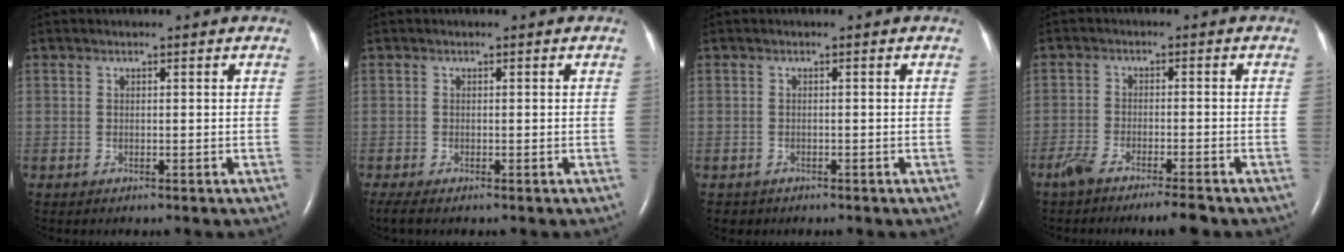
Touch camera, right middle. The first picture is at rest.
{"total": 2.0, "force": [-1.6, 0.3, 1.2], "torque": [-0.022, -0.009, -0.026]}
{"total": 1.0, "force": [-0.7, 0.7, -0.1], "torque": [-0.003, 0.003, -0.010]}
{"total": 6.0, "force": [-4.8, 0.5, 3.6], "torque": [-0.065, -0.009, -0.081]}